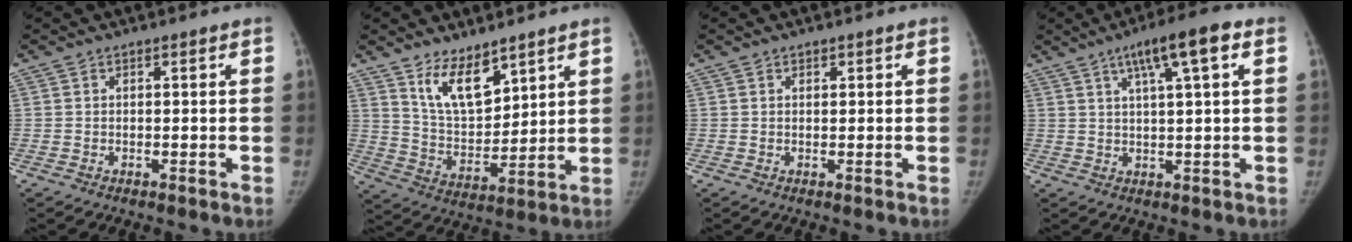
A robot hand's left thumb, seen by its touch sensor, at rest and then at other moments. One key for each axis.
{"total": 10.3, "fx": 7.1, "fy": 4.6, "fz": 5.8, "tx": -0.074, "ty": -0.063, "tz": 0.144}
{"total": 0.6, "fx": 0.3, "fy": 0.4, "fz": 0.2, "tx": 0.001, "ty": -0.002, "tz": 0.004}
{"total": 9.4, "fx": 4.2, "fy": 1.3, "fz": 8.3, "tx": -0.135, "ty": 0.006, "tz": 0.064}